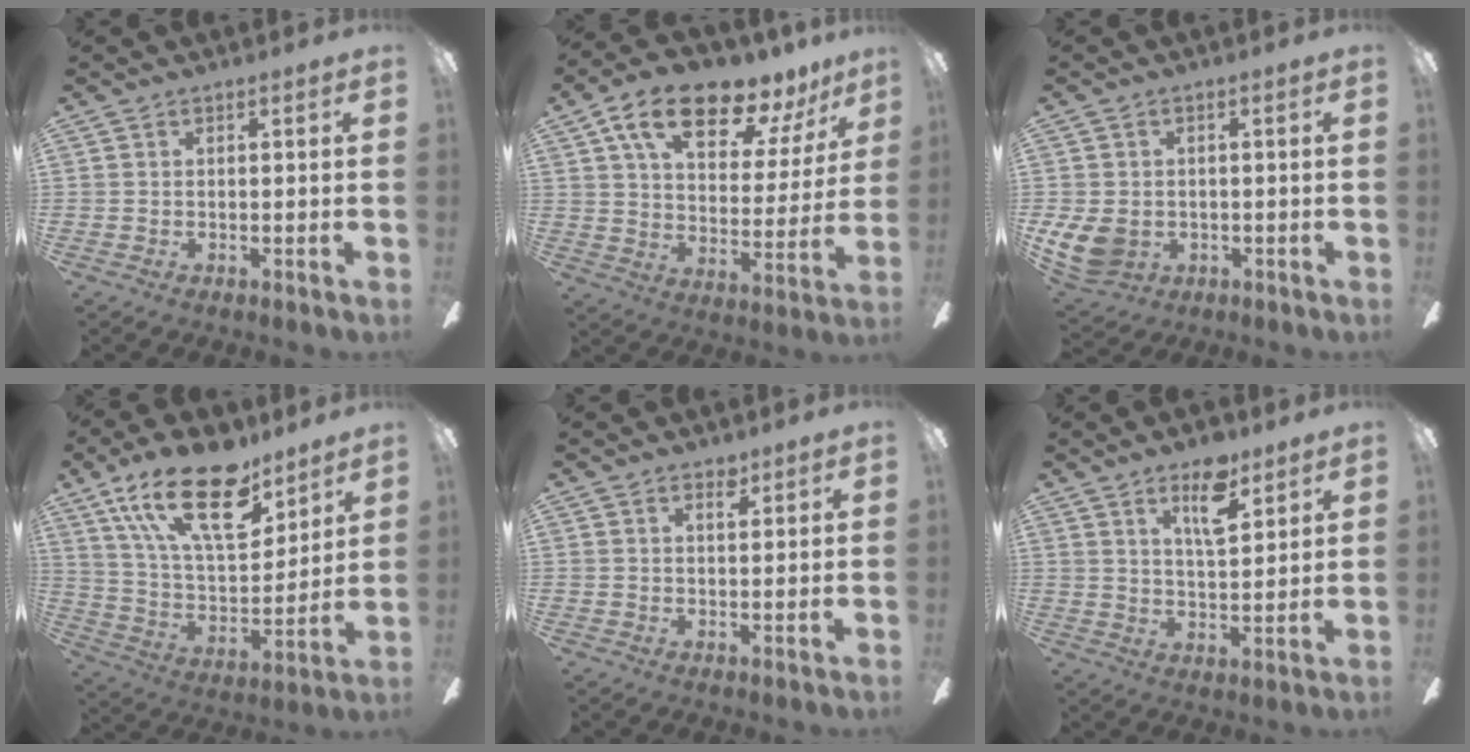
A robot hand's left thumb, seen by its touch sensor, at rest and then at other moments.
{"total": 17.2, "force": [11.9, 7.2, 10.0], "torque": [-0.164, -0.071, 0.201]}
{"total": 8.0, "force": [-1.5, 6.5, 4.5], "torque": [-0.108, 0.004, -0.026]}
{"total": 23.9, "force": [14.6, 10.6, 15.7], "torque": [-0.281, -0.075, 0.253]}
{"total": 2.3, "force": [1.8, 0.9, 1.1], "torque": [-0.010, -0.005, 0.029]}
{"total": 9.8, "force": [6.3, 3.8, 6.4], "torque": [-0.092, -0.029, 0.104]}